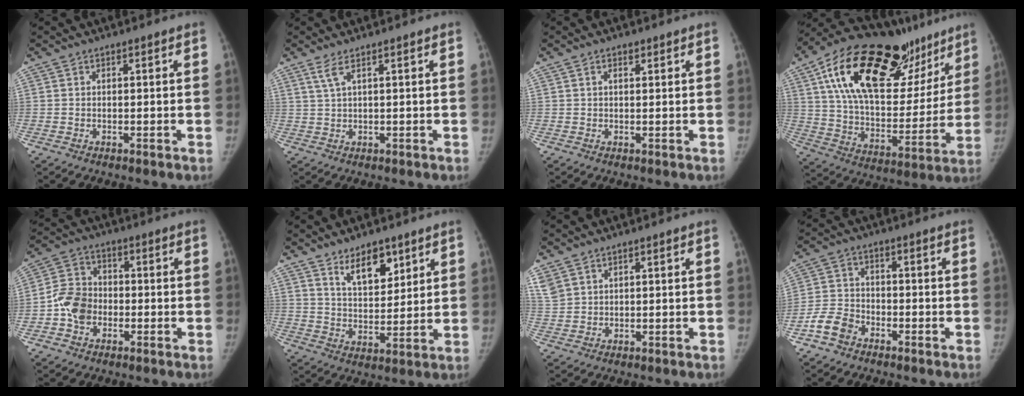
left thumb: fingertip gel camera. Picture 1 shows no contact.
{"total": 2.5, "force": [1.4, 0.4, 2.0], "torque": [-0.054, 0.002, 0.037]}
{"total": 1.1, "force": [0.5, 0.6, 0.7], "torque": [-0.007, -0.004, 0.007]}
{"total": 34.3, "force": [19.2, 16.1, 23.4], "torque": [-0.330, -0.011, 0.311]}
{"total": 8.0, "force": [-2.1, 6.3, 4.4], "torque": [-0.066, 0.024, -0.050]}
{"total": 9.3, "force": [5.9, 4.6, 5.5], "torque": [-0.059, -0.044, 0.104]}
{"total": 4.5, "force": [2.9, 2.9, 1.8], "torque": [-0.046, 0.003, 0.070]}
{"total": 5.9, "force": [-3.8, 4.0, 2.3], "torque": [-0.040, 0.019, -0.078]}